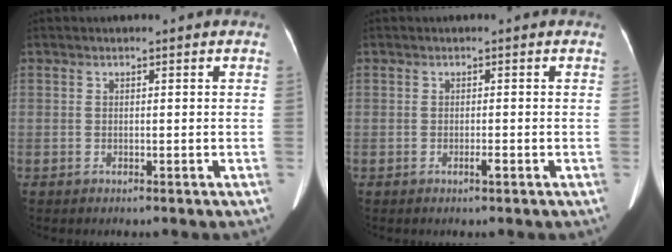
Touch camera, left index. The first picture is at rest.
{"total": 0.9, "force": [-0.5, 0.0, 0.7], "torque": [-0.013, 0.000, -0.010]}